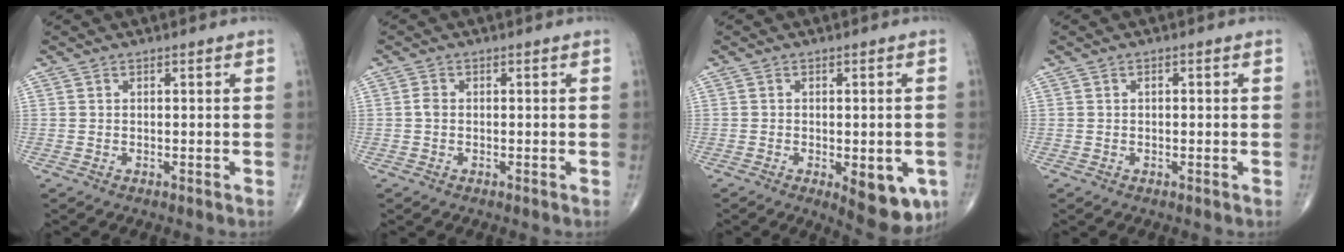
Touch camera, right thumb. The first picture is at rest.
{"total": 1.2, "force": [-0.2, 0.9, 0.8], "torque": [-0.013, 0.001, -0.005]}
{"total": 9.6, "force": [-3.2, 3.9, 8.1], "torque": [-0.084, -0.007, -0.033]}
{"total": 0.8, "force": [0.1, 0.4, 0.6], "torque": [-0.009, 0.002, 0.000]}